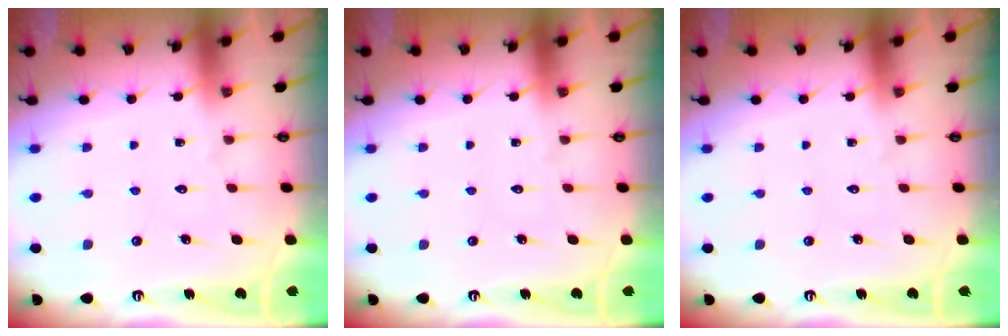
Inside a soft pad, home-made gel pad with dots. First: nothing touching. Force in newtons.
{"total": 0.0}
{"total": 0.0}